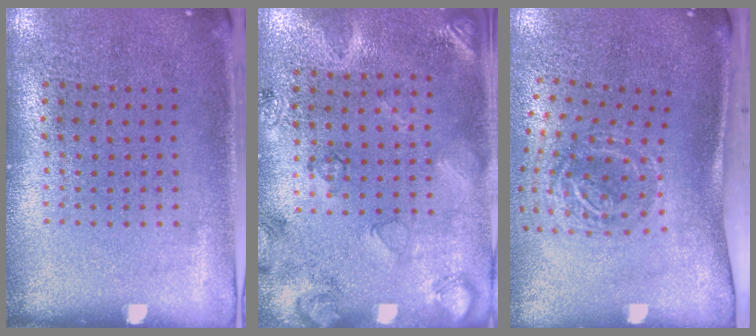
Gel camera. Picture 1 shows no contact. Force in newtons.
{"total": 2.6, "press": 1.8, "slide": 1.9}
{"total": 2.0, "press": 1.2, "slide": 1.6}